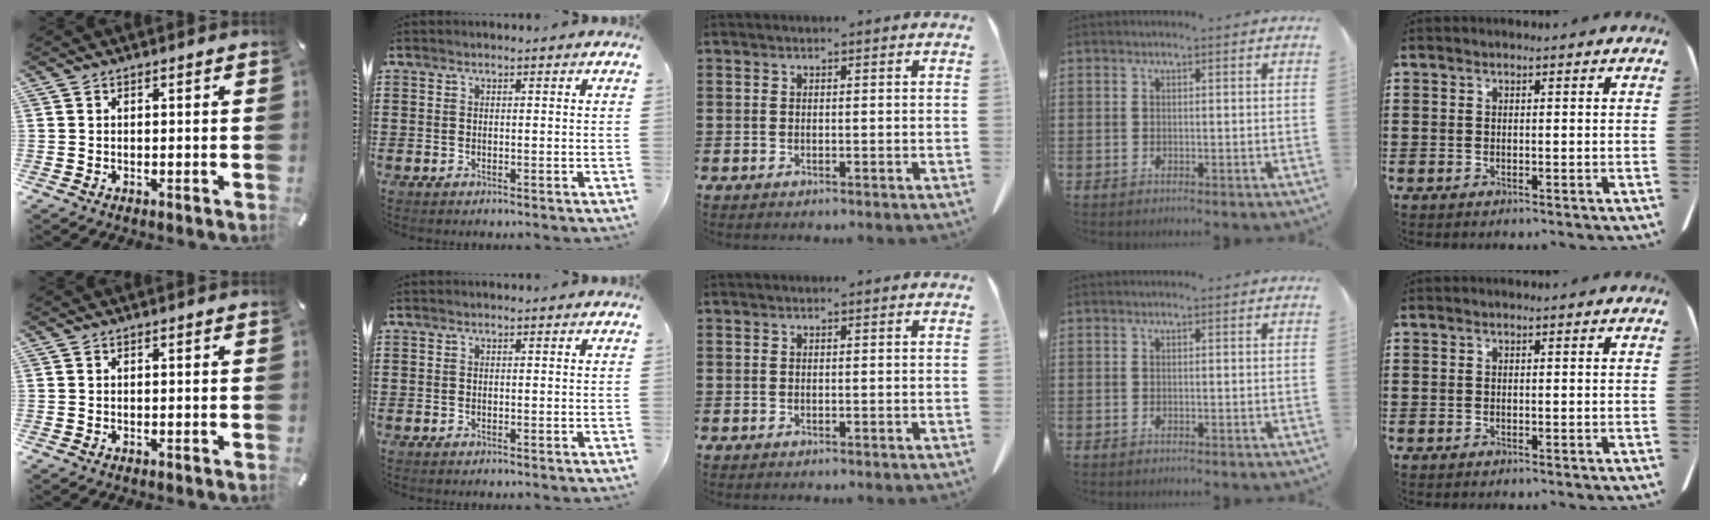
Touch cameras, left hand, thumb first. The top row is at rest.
{}